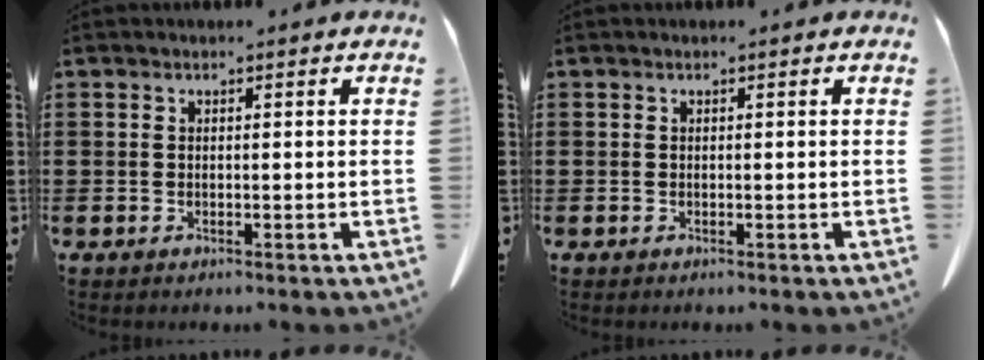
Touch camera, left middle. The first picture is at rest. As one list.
[{"total": 0.0}]